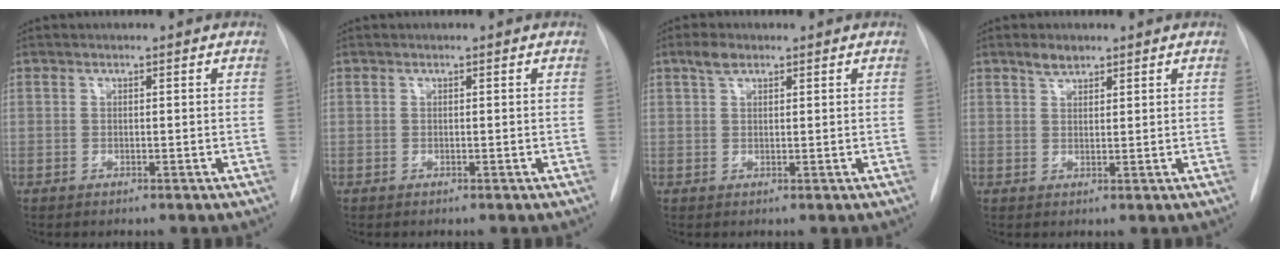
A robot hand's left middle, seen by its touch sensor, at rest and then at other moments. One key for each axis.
{"total": 0.0}
{"total": 2.3, "fx": 1.6, "fy": 1.0, "fz": 1.3, "tx": -0.029, "ty": 0.007, "tz": 0.031}
{"total": 2.2, "fx": 1.8, "fy": 0.9, "fz": 1.0, "tx": -0.020, "ty": 0.002, "tz": 0.033}